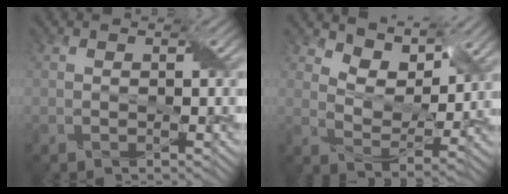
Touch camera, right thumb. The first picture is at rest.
{"total": 7.3, "force": [5.1, 3.5, 3.9], "torque": [-0.079, -0.008, 0.086]}